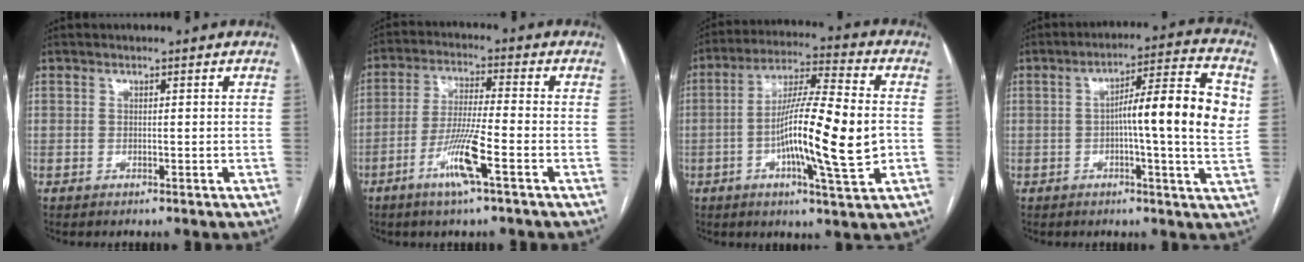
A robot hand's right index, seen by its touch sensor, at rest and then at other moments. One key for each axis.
{"total": 10.1, "fx": -4.8, "fy": -0.2, "fz": 8.9, "tx": -0.178, "ty": -0.011, "tz": -0.093}
{"total": 15.6, "fx": -2.4, "fy": 1.0, "fz": 15.3, "tx": -0.265, "ty": 0.003, "tz": -0.044}
{"total": 13.6, "fx": 0.9, "fy": 0.7, "fz": 13.6, "tx": -0.201, "ty": 0.019, "tz": 0.006}